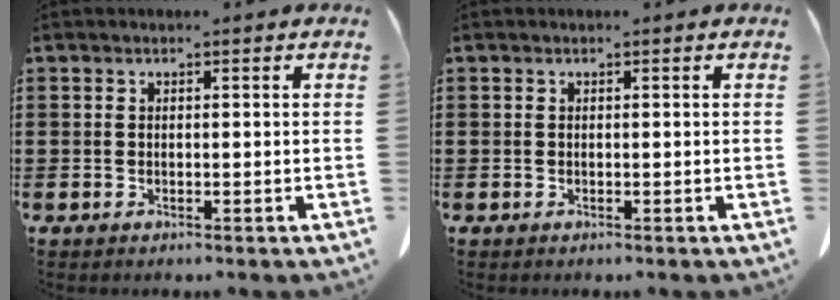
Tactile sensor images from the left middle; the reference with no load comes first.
{"total": 0.0}